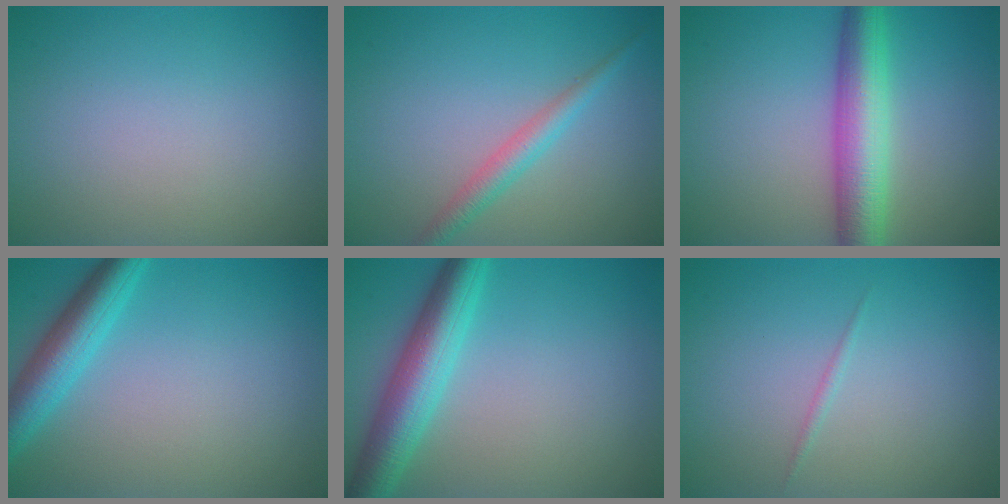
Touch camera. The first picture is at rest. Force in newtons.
{"total": 2.4, "press": 2.4, "slide": 0.1}
{"total": 6.4, "press": 6.4, "slide": 0.1}
{"total": 4.5, "press": 4.5, "slide": 0.2}
{"total": 6.0, "press": 6.0, "slide": 0.1}
{"total": 0.5, "press": 0.5, "slide": 0.0}